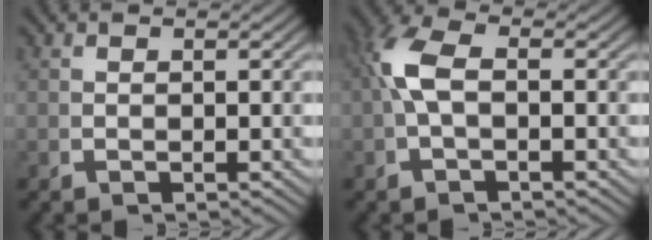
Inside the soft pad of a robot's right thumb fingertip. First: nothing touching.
{"total": 3.4, "force": [0.2, 1.6, 3.0], "torque": [-0.076, -0.002, 0.009]}